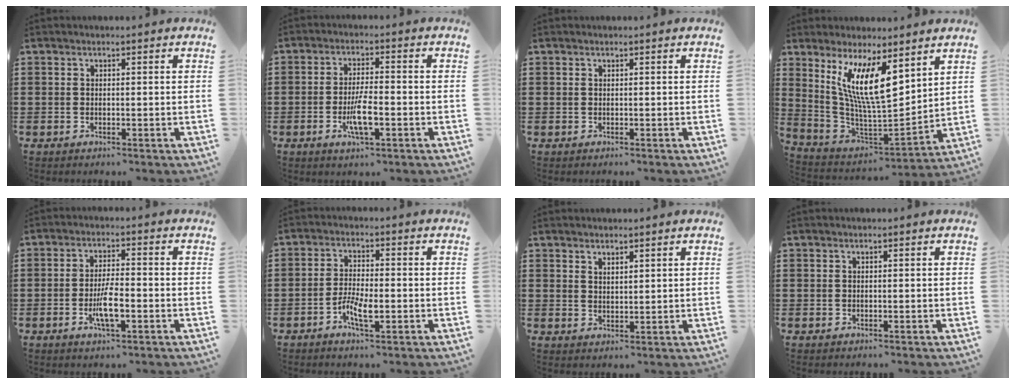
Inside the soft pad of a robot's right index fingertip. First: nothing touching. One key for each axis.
{"total": 5.3, "fx": -1.8, "fy": 1.3, "fz": 4.9, "tx": -0.100, "ty": -0.004, "tz": -0.037}
{"total": 0.0}
{"total": 11.5, "fx": 5.7, "fy": 2.8, "fz": 9.6, "tx": -0.207, "ty": -0.032, "tz": 0.103}
{"total": 5.4, "fx": -1.8, "fy": 1.3, "fz": 4.9, "tx": -0.101, "ty": -0.003, "tz": -0.036}
{"total": 4.8, "fx": -1.8, "fy": 1.3, "fz": 4.3, "tx": -0.089, "ty": -0.001, "tz": -0.038}
{"total": 1.8, "fx": 1.7, "fy": 0.5, "fz": 0.2, "tx": -0.005, "ty": 0.003, "tz": 0.034}
{"total": 0.0}